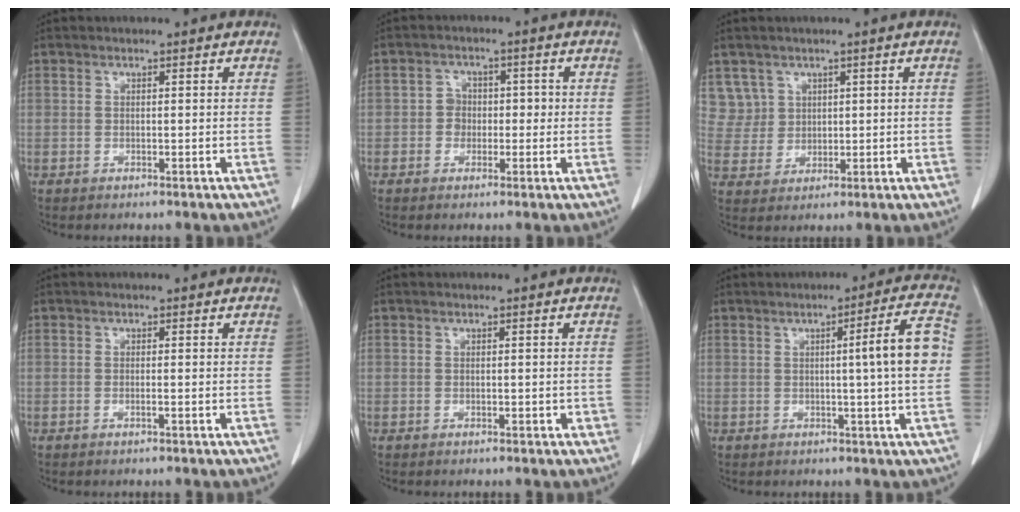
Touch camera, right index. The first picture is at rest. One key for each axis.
{"total": 3.2, "fx": -0.4, "fy": 2.9, "fz": 1.2, "tx": -0.009, "ty": 0.016, "tz": -0.009}
{"total": 5.0, "fx": 2.6, "fy": 4.3, "fz": -0.4, "tx": 0.016, "ty": 0.009, "tz": 0.059}
{"total": 0.5, "fx": -0.2, "fy": -0.1, "fz": 0.5, "tx": -0.008, "ty": 0.001, "tz": -0.003}
{"total": 1.0, "fx": -0.2, "fy": 0.7, "fz": 0.7, "tx": -0.006, "ty": 0.006, "tz": 0.001}
{"total": 7.6, "fx": 0.2, "fy": -0.9, "fz": 7.5, "tx": -0.106, "ty": 0.004, "tz": 0.001}